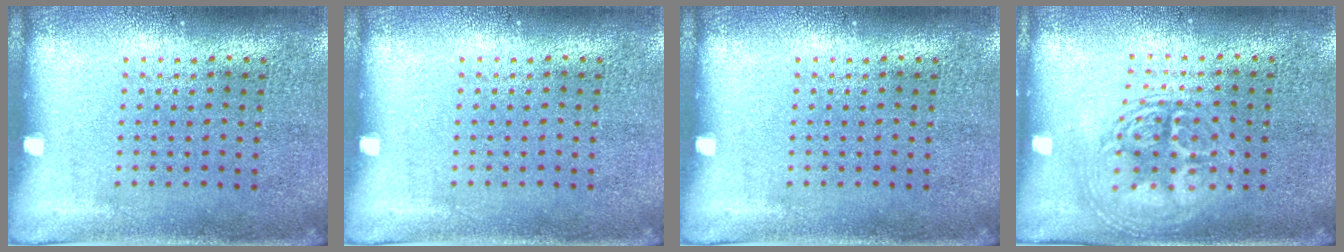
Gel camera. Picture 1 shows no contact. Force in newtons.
{"total": 0.0}
{"total": 0.0}
{"total": 2.2, "press": 2.2, "slide": 0.3}